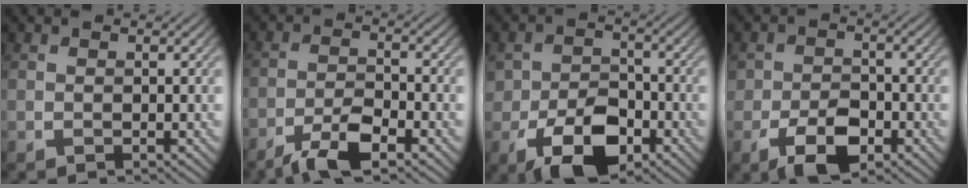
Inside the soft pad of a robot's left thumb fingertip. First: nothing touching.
{"total": 5.9, "force": [-4.3, 1.3, 3.9], "torque": [-0.074, 0.002, -0.082]}
{"total": 8.4, "force": [-4.3, 5.1, 5.1], "torque": [-0.095, -0.011, -0.077]}
{"total": 6.2, "force": [-3.2, 3.7, 3.8], "torque": [-0.066, -0.005, -0.063]}